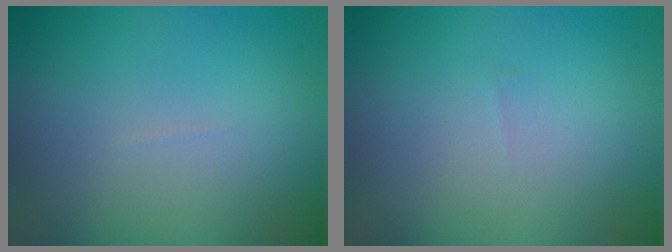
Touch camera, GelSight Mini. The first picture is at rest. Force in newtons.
{"total": 0.0}